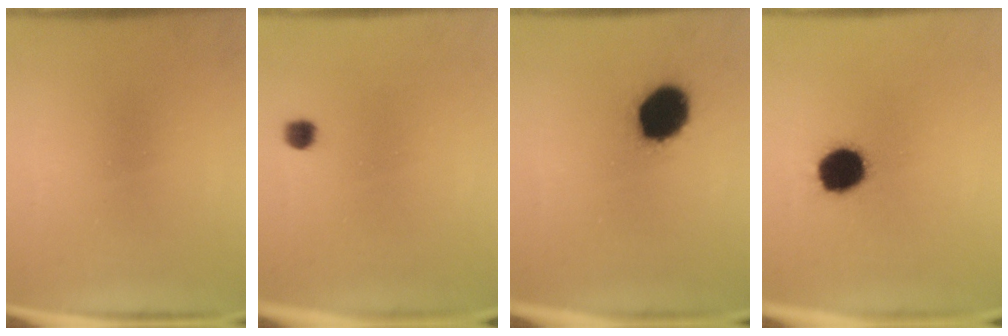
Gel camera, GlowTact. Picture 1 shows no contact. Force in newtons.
{"total": 1.8}
{"total": 13.7}
{"total": 11.4}